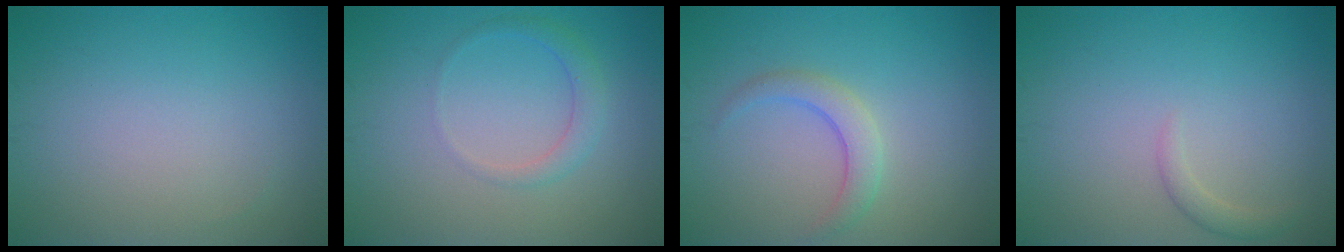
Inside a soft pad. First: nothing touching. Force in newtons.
{"total": 1.8, "press": 1.8, "slide": 0.1}
{"total": 2.4, "press": 2.4, "slide": 0.1}
{"total": 1.2, "press": 1.2, "slide": 0.1}